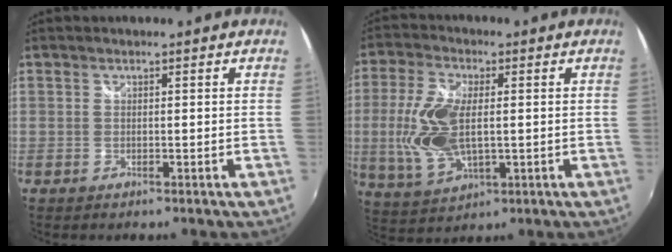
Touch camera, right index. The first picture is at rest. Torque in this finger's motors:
{"motor_torque": [0.24, 0.08, 0.33, 0.12]}